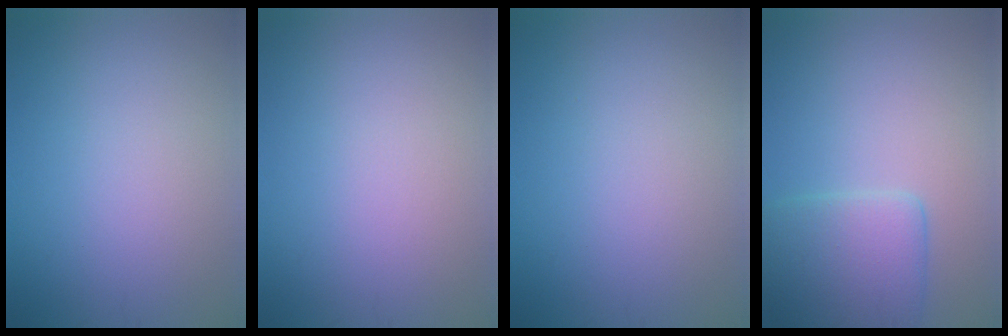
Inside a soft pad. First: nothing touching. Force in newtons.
{"total": 0.0}
{"total": 0.0}
{"total": 4.4, "press": 4.4, "slide": 0.2}